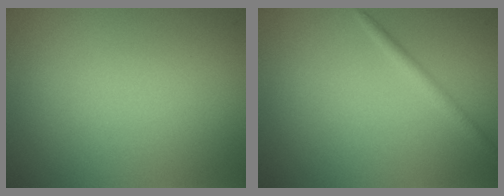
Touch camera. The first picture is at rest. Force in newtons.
{"total": 1.3, "press": 1.3, "slide": 0.0}